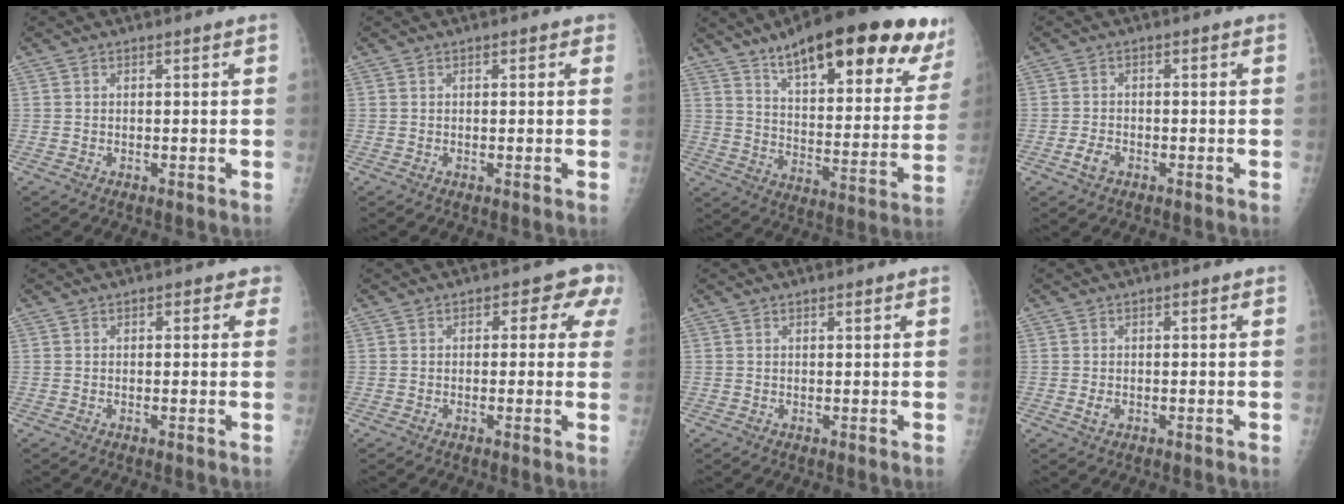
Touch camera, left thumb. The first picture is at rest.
{"total": 0.9, "force": [0.5, 0.6, 0.6], "torque": [0.001, 0.000, 0.001]}
{"total": 28.7, "force": [18.4, 8.1, 20.5], "torque": [-0.258, -0.053, 0.260]}
{"total": 2.6, "force": [-1.3, 1.7, 1.5], "torque": [-0.029, 0.008, -0.023]}
{"total": 1.7, "force": [0.9, 1.2, 0.9], "torque": [0.012, 0.002, 0.002]}
{"total": 4.8, "force": [1.7, 3.2, 3.1], "torque": [0.015, 0.003, 0.003]}
{"total": 0.6, "force": [0.5, 0.2, 0.4], "torque": [-0.007, -0.002, 0.007]}
{"total": 1.4, "force": [-0.3, 1.0, 0.9], "torque": [-0.017, -0.001, -0.005]}